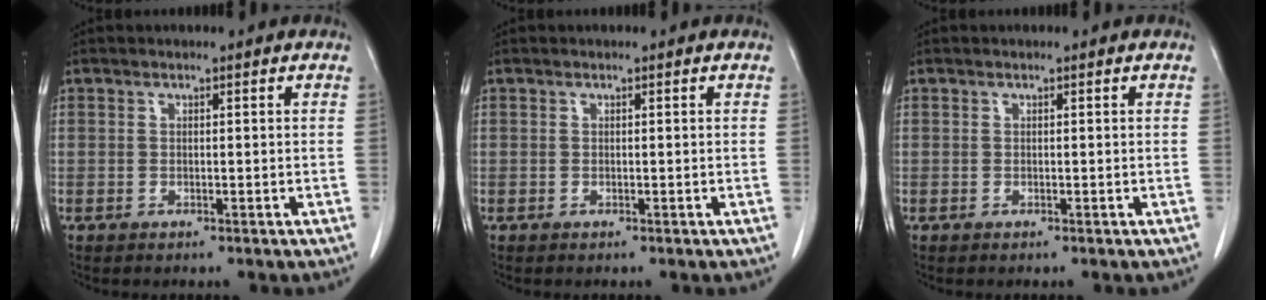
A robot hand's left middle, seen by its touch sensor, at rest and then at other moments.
{"total": 0.0}
{"total": 0.0}